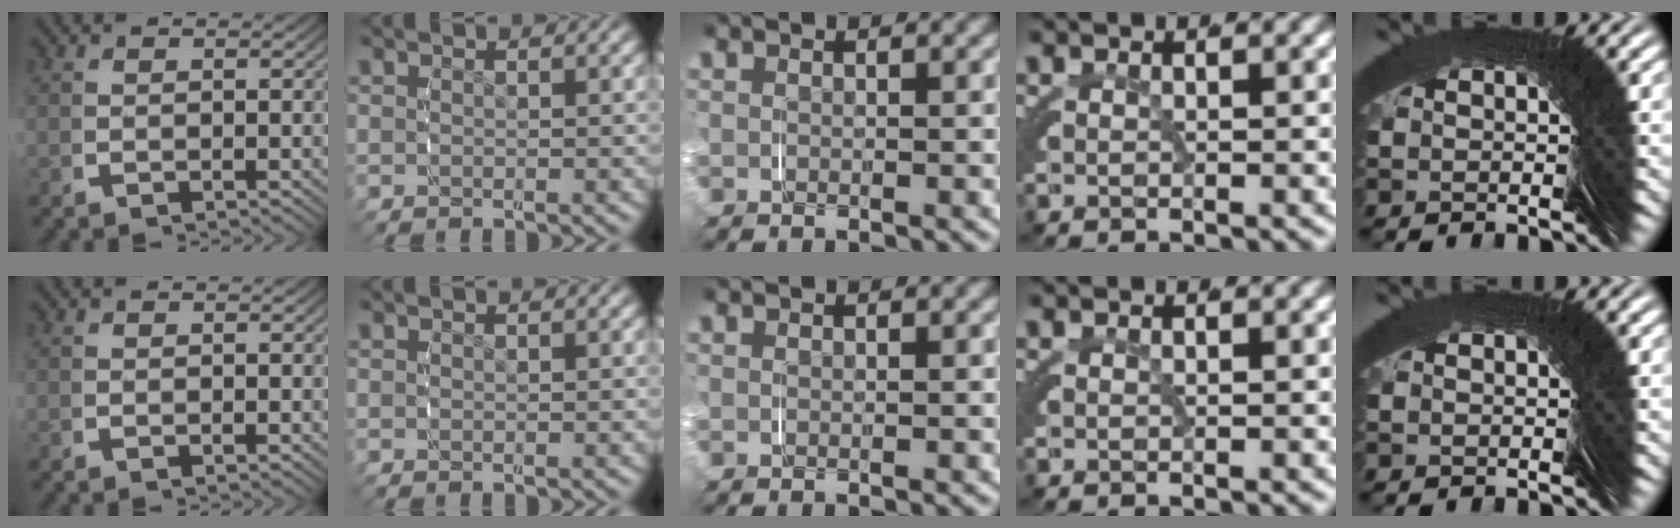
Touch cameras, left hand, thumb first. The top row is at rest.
{}